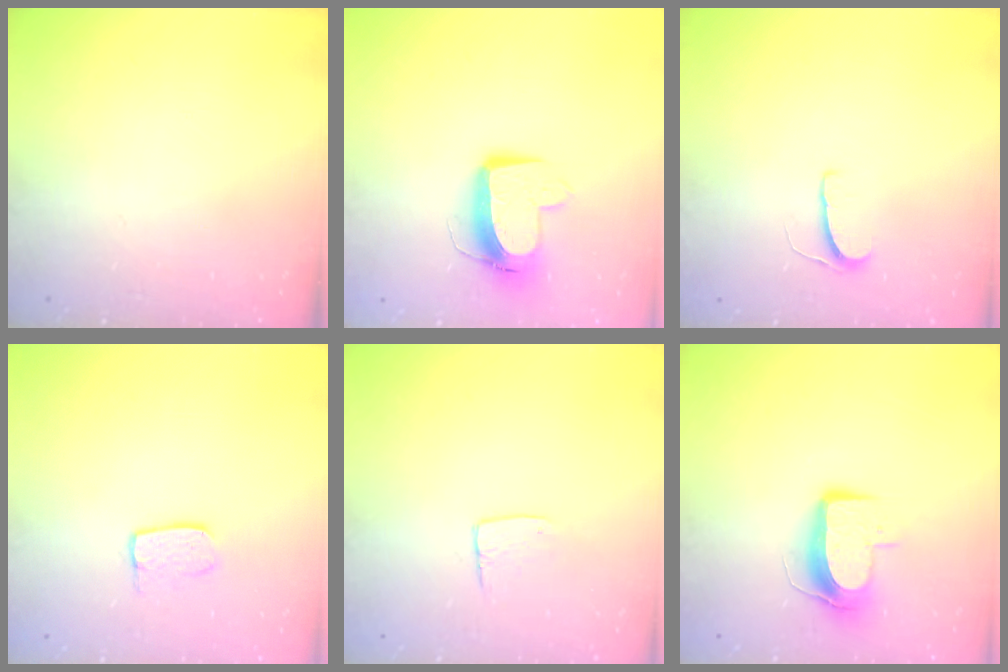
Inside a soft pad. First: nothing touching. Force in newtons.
{"total": 11.1, "press": 11.0, "slide": 1.0}
{"total": 5.4, "press": 5.4, "slide": 0.4}
{"total": 5.5, "press": 5.5, "slide": 0.3}
{"total": 5.9, "press": 5.9, "slide": 0.4}
{"total": 9.2, "press": 9.2, "slide": 0.7}